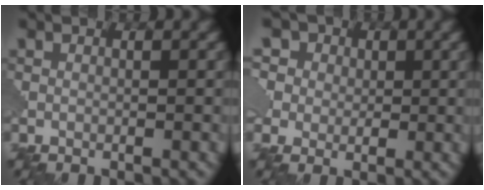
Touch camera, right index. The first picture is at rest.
{"total": 9.7, "force": [4.4, 7.5, 4.4], "torque": [-0.095, 0.029, 0.044]}